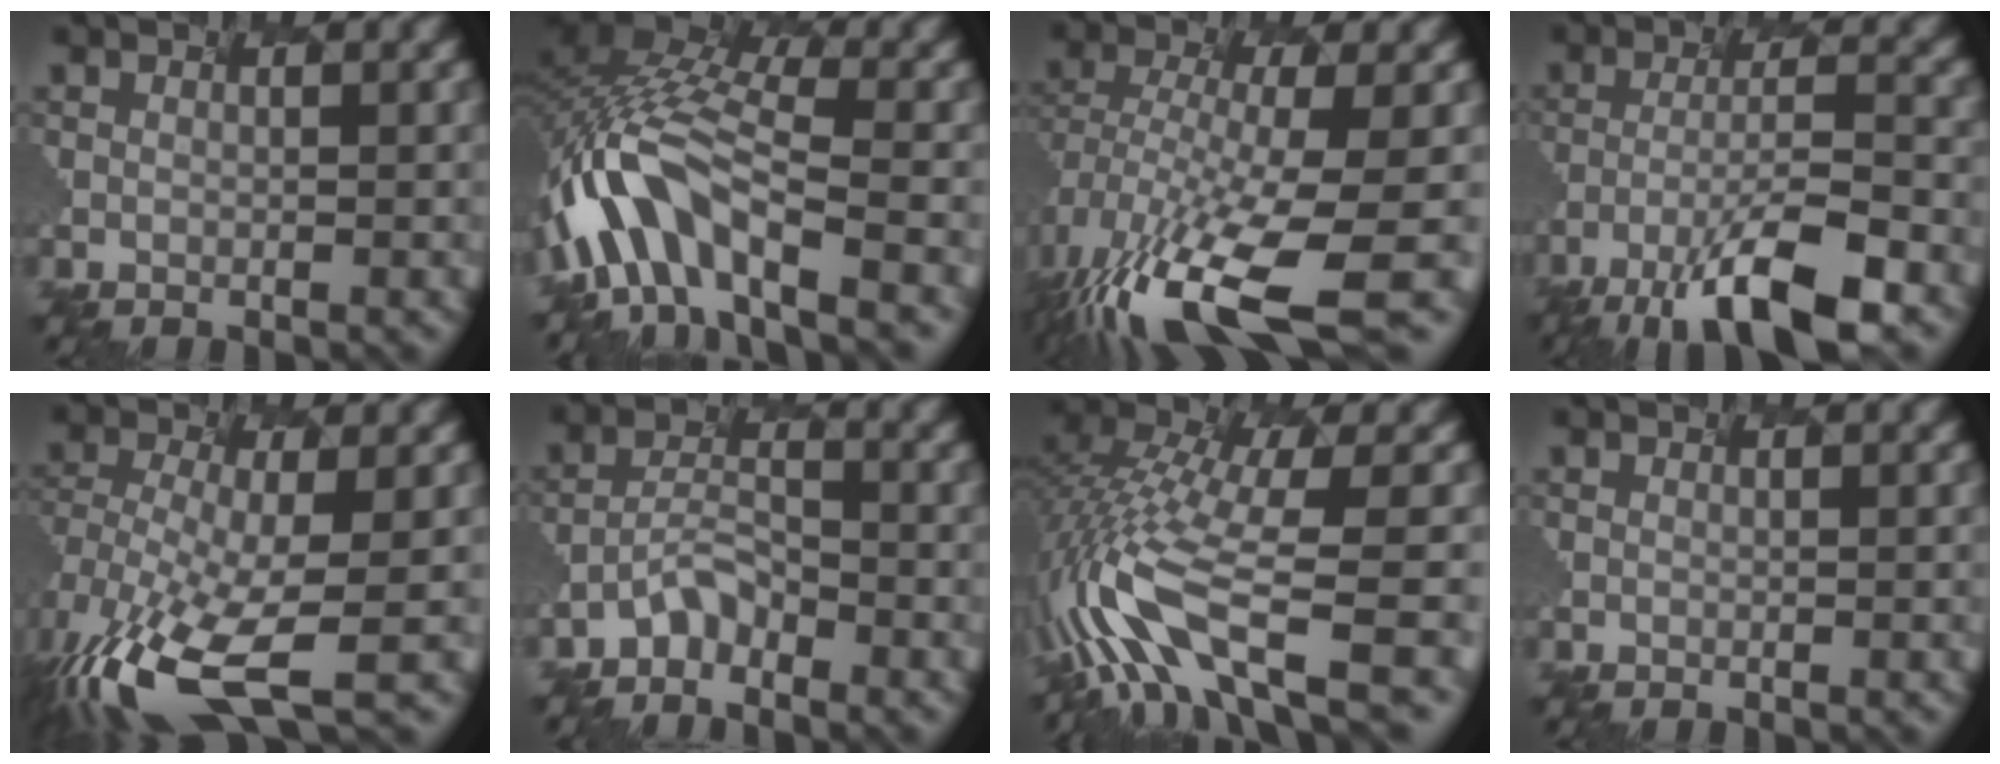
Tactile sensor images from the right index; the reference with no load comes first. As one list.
[{"total": 9.5, "force": [-5.8, 3.1, 6.9], "torque": [-0.158, 0.002, -0.074]}, {"total": 10.5, "force": [-6.3, 2.1, 8.2], "torque": [-0.200, -0.038, -0.063]}, {"total": 8.8, "force": [-6.6, 0.8, 5.6], "torque": [-0.118, -0.008, -0.084]}, {"total": 9.4, "force": [-6.5, 1.7, 6.6], "torque": [-0.181, -0.036, -0.074]}, {"total": 3.4, "force": [-3.3, -0.3, -0.7], "torque": [-0.018, -0.002, -0.035]}, {"total": 10.3, "force": [-4.7, 3.3, 8.5], "torque": [-0.212, -0.007, -0.048]}, {"total": 0.0}]